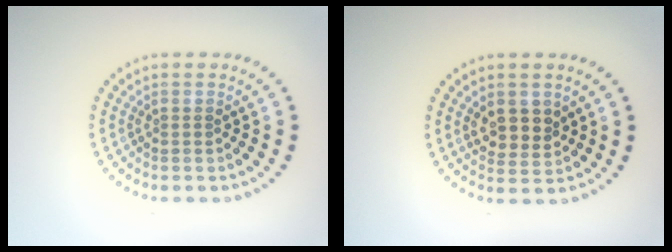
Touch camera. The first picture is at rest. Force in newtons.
{"total": 2.7, "press": 2.5, "slide": 1.0}